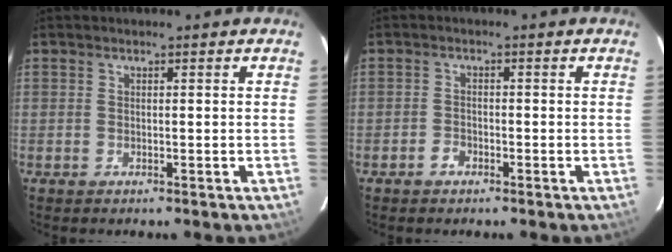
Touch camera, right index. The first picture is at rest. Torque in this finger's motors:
{"motor_torque": [-0.08, -0.13, 0.01, 0.00]}